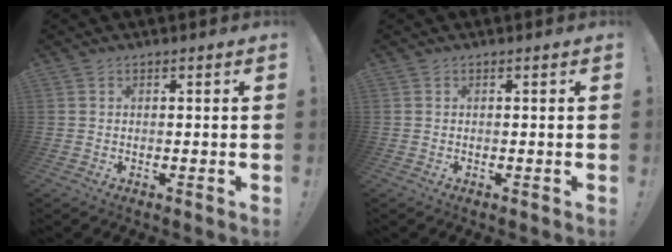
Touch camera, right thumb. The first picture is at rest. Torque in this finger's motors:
{"motor_torque": [0.00, 0.00, 0.00, 0.00, 0.00]}